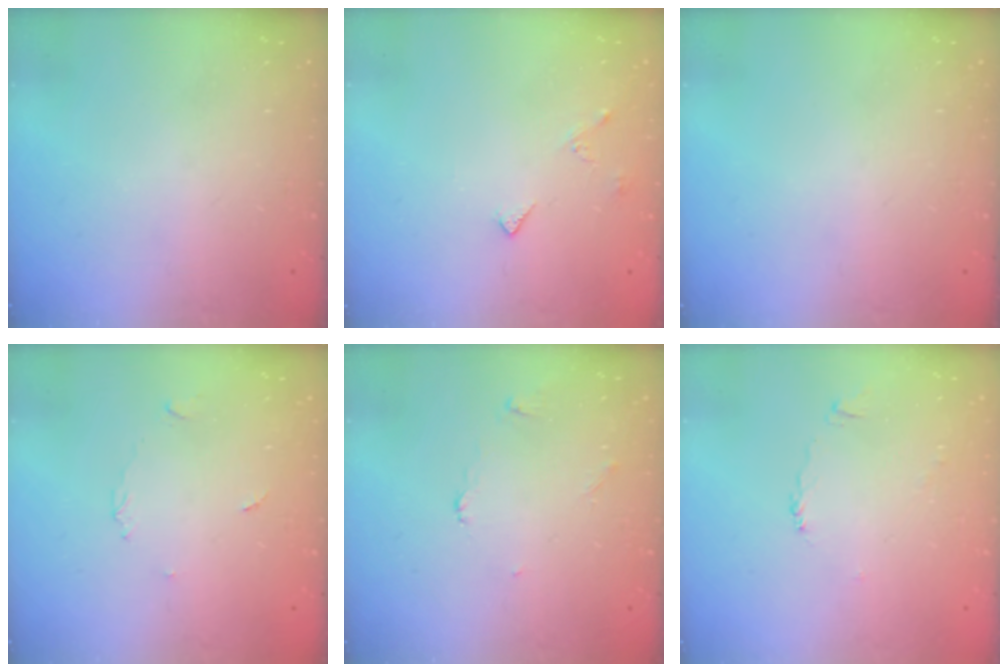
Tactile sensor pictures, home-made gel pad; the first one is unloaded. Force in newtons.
{"total": 4.7, "press": 4.6, "slide": 0.8}
{"total": 0.0}
{"total": 3.1, "press": 3.0, "slide": 0.4}
{"total": 2.7, "press": 2.7, "slide": 0.3}
{"total": 1.8, "press": 1.8, "slide": 0.4}